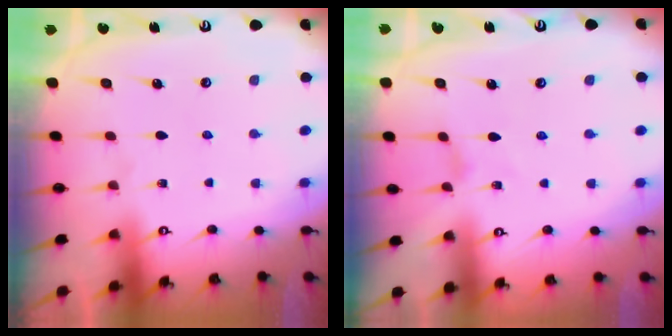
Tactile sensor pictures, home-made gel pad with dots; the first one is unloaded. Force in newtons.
{"total": 0.0}